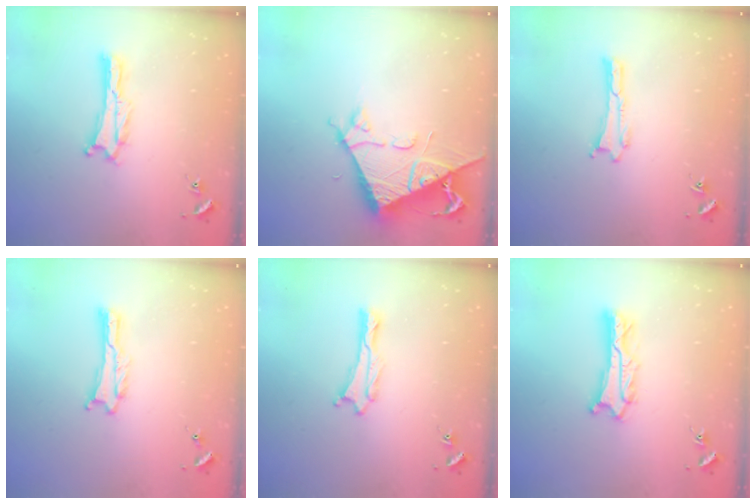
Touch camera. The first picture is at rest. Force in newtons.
{"total": 8.4, "press": 8.3, "slide": 0.8}
{"total": 0.0}
{"total": 0.0}
{"total": 0.6, "press": 0.6, "slide": 0.1}
{"total": 3.2, "press": 3.2, "slide": 0.4}